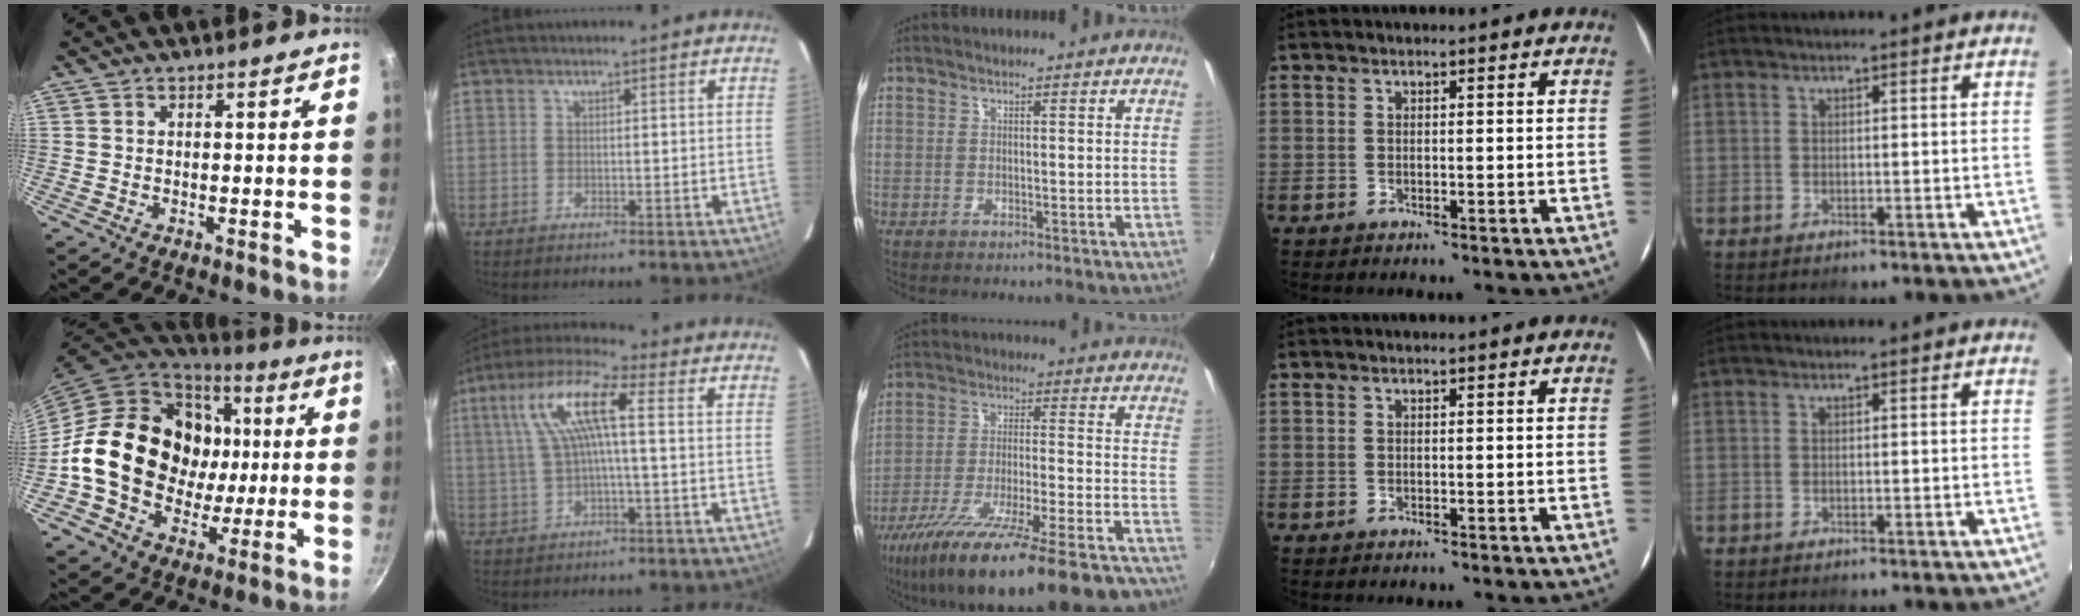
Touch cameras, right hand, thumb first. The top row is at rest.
{"thumb": {"total": 24.0, "force": [1.7, 19.3, 14.2], "torque": [-0.217, 0.022, 0.042]}, "index": {"total": 10.5, "force": [1.7, 2.3, 10.1], "torque": [-0.198, 0.023, 0.031]}, "middle": {"total": 29.0, "force": [-24.1, 4.0, 15.6], "torque": [-0.267, -0.081, -0.354]}}